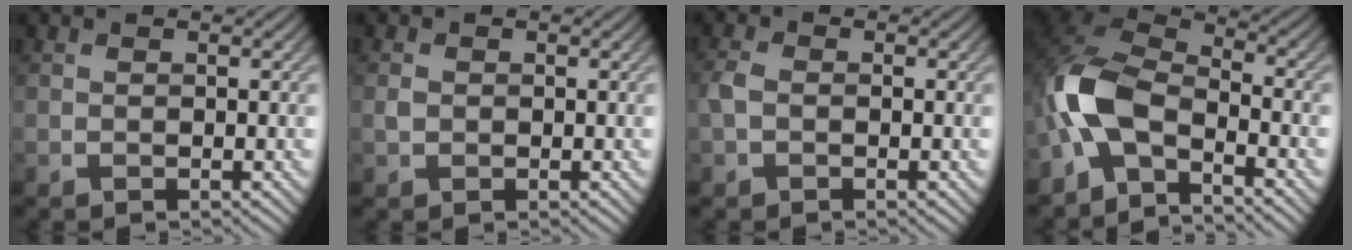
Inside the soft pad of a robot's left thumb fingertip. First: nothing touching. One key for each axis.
{"total": 1.1, "fx": 0.0, "fy": 1.0, "fz": 0.5, "tx": -0.013, "ty": -0.001, "tz": -0.003}
{"total": 1.9, "fx": -0.5, "fy": 1.3, "fz": 1.3, "tx": -0.035, "ty": 0.004, "tz": -0.014}
{"total": 10.5, "fx": -4.5, "fy": 5.0, "fz": 8.0, "tx": -0.173, "ty": 0.005, "tz": -0.112}